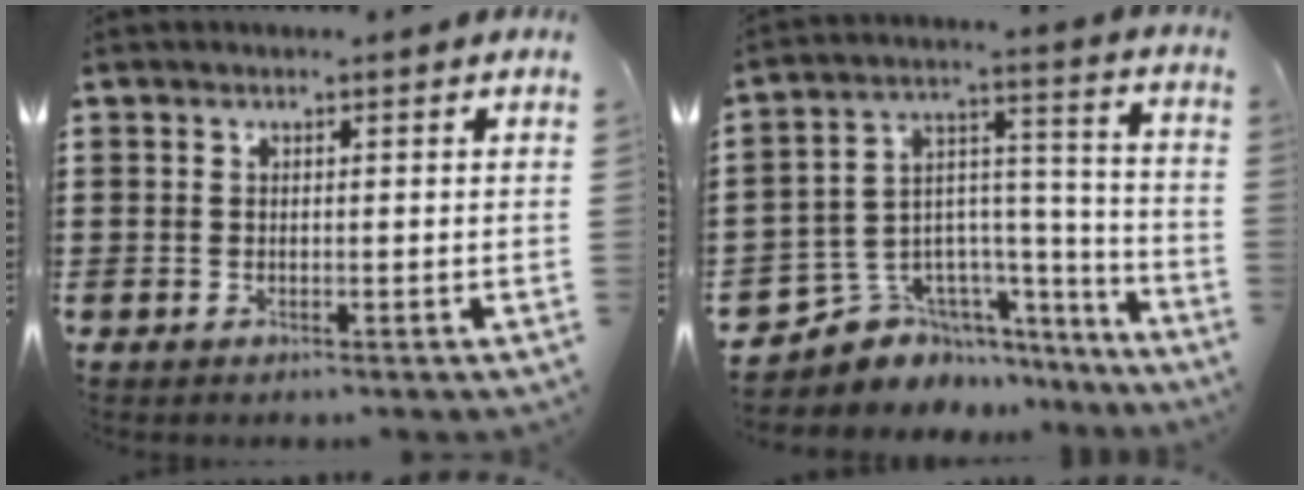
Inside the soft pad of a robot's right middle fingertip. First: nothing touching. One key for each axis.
{"total": 6.9, "fx": -5.2, "fy": 4.5, "fz": 0.6, "tx": -0.039, "ty": -0.007, "tz": -0.097}